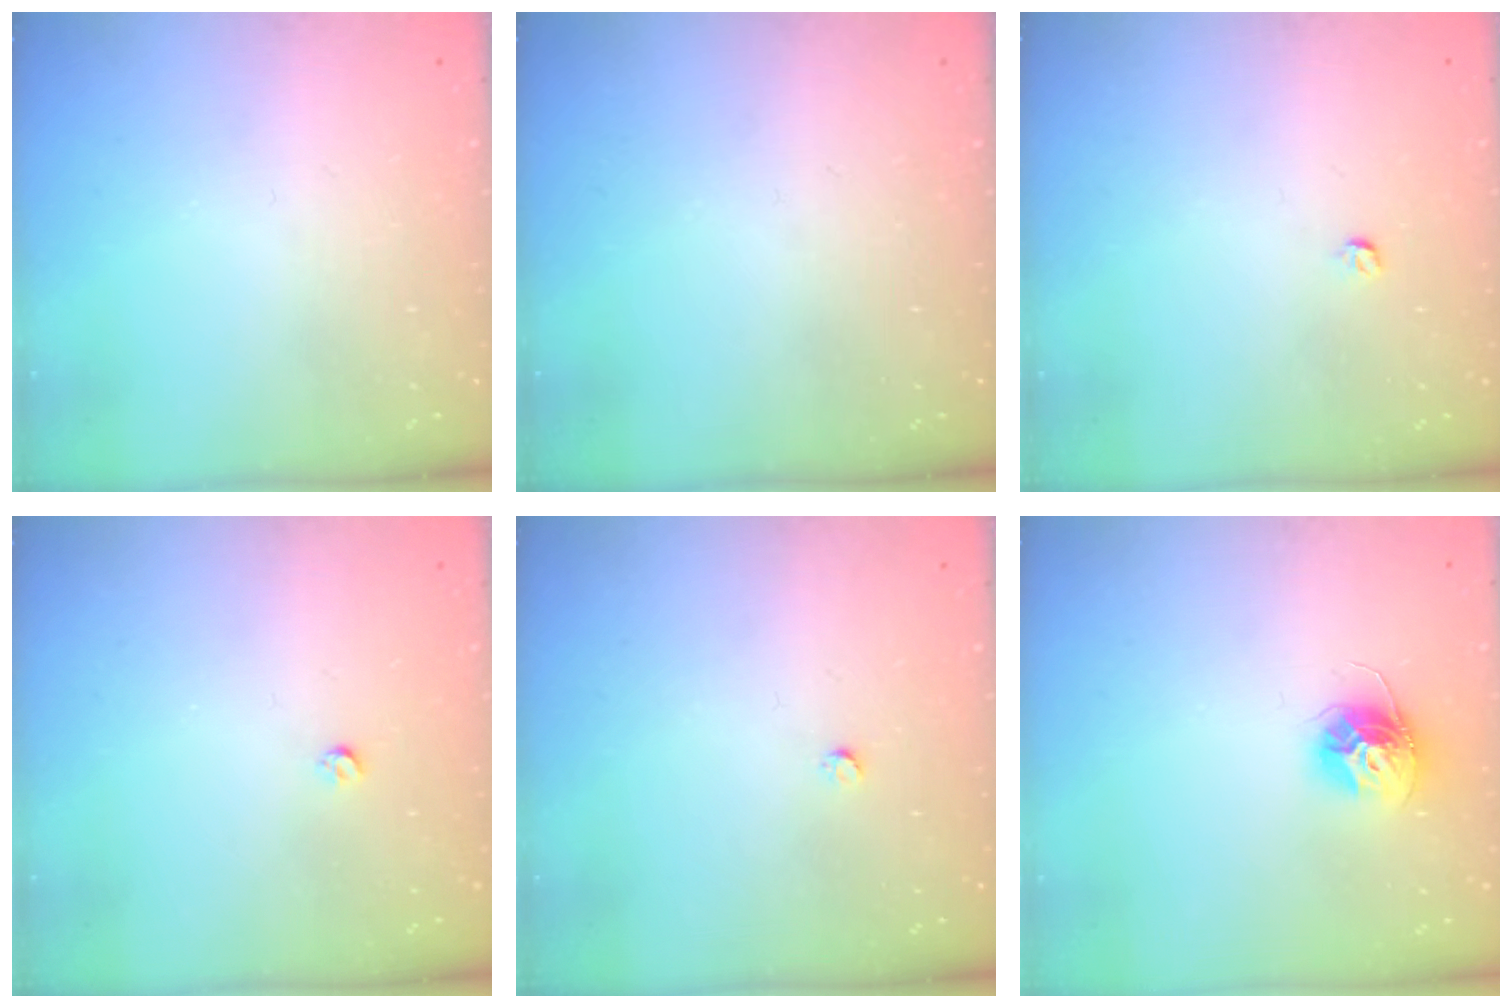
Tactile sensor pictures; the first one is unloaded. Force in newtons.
{"total": 0.0}
{"total": 3.0, "press": 2.9, "slide": 0.4}
{"total": 2.8, "press": 2.8, "slide": 0.5}
{"total": 2.4, "press": 2.4, "slide": 0.3}
{"total": 11.4, "press": 11.3, "slide": 0.8}